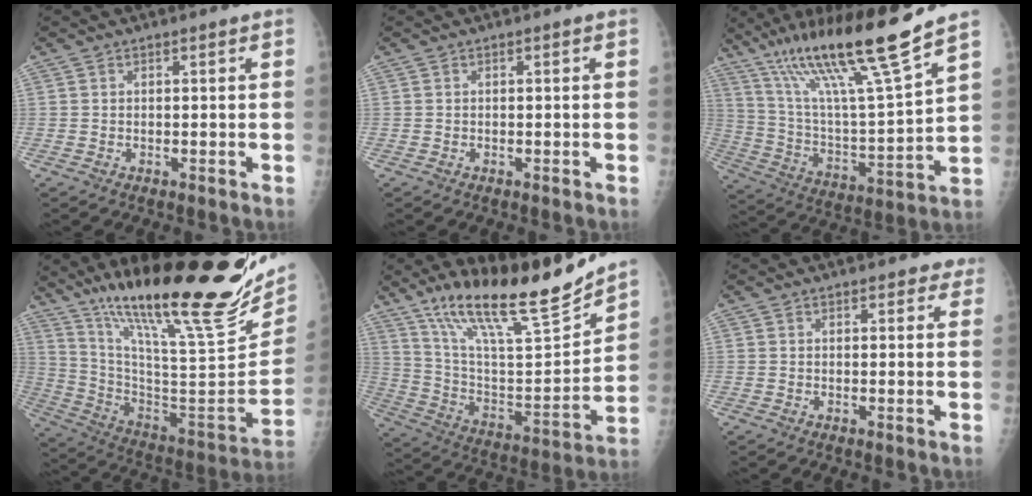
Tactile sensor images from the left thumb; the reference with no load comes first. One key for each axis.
{"total": 0.0}
{"total": 21.9, "fx": 15.1, "fy": 1.0, "fz": 15.9, "tx": -0.260, "ty": -0.062, "tz": 0.274}
{"total": 36.0, "fx": 23.5, "fy": 7.5, "fz": 26.2, "tx": -0.369, "ty": -0.077, "tz": 0.382}
{"total": 22.5, "fx": 17.7, "fy": 4.0, "fz": 13.2, "tx": -0.196, "ty": -0.090, "tz": 0.312}
{"total": 2.5, "fx": 2.0, "fy": 1.3, "fz": 0.7, "tx": 0.019, "ty": -0.004, "tz": 0.015}